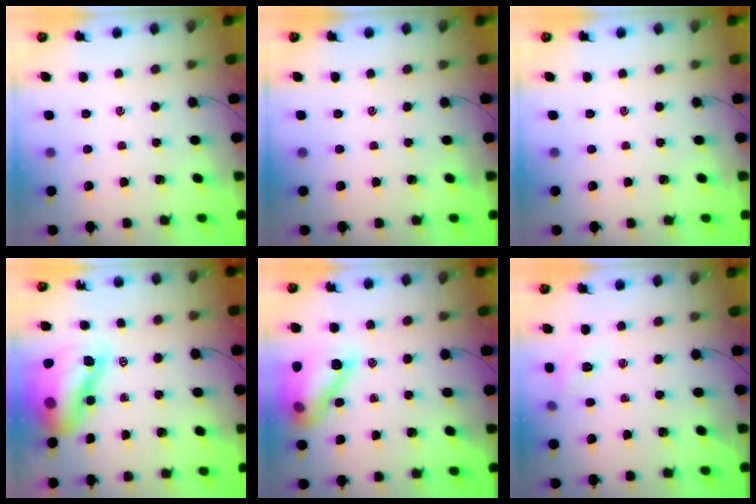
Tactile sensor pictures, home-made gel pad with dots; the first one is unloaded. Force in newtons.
{"total": 0.0}
{"total": 0.0}
{"total": 14.3, "press": 13.7, "slide": 4.0}
{"total": 14.9, "press": 14.8, "slide": 1.5}
{"total": 5.4, "press": 5.3, "slide": 1.4}